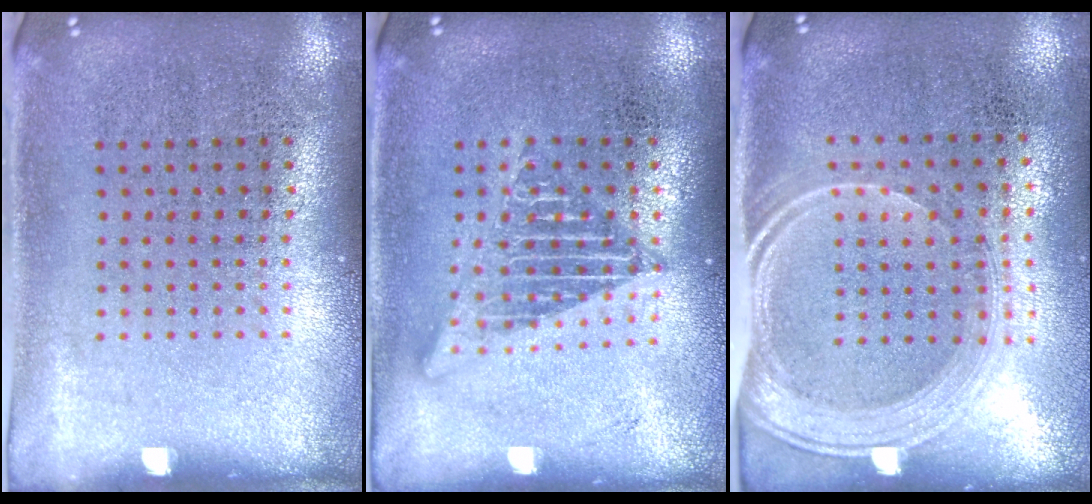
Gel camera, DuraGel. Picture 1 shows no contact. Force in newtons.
{"total": 1.7, "press": 1.7, "slide": 0.2}
{"total": 1.9, "press": 1.6, "slide": 1.1}